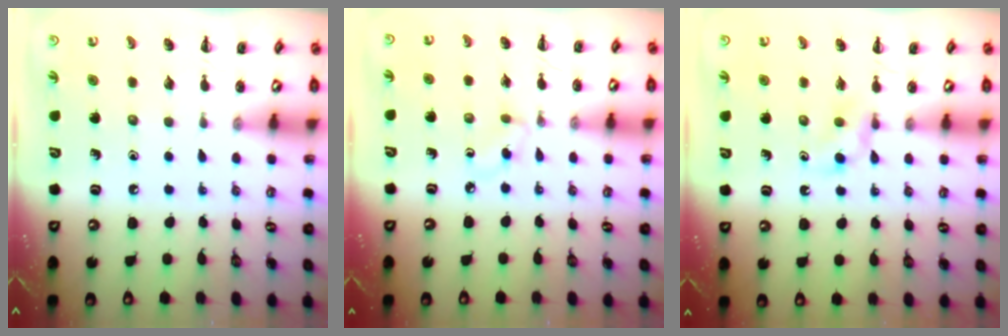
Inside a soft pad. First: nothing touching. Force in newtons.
{"total": 2.9, "press": 2.6, "slide": 1.2}
{"total": 2.6, "press": 2.4, "slide": 1.0}